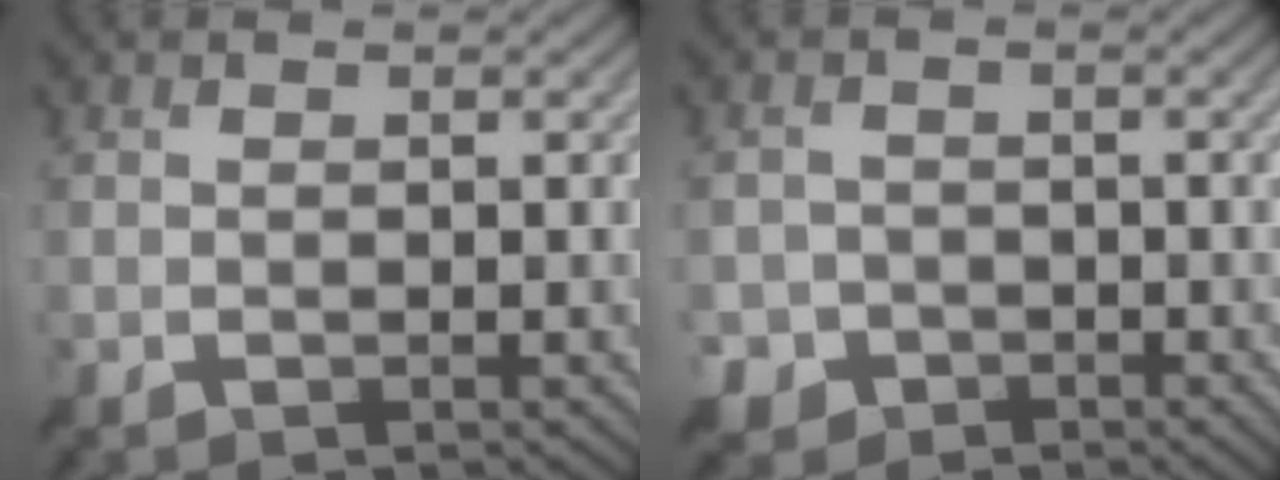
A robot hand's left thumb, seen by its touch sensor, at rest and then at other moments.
{"total": 3.2, "force": [-1.8, 2.6, 0.4], "torque": [-0.005, -0.001, -0.042]}